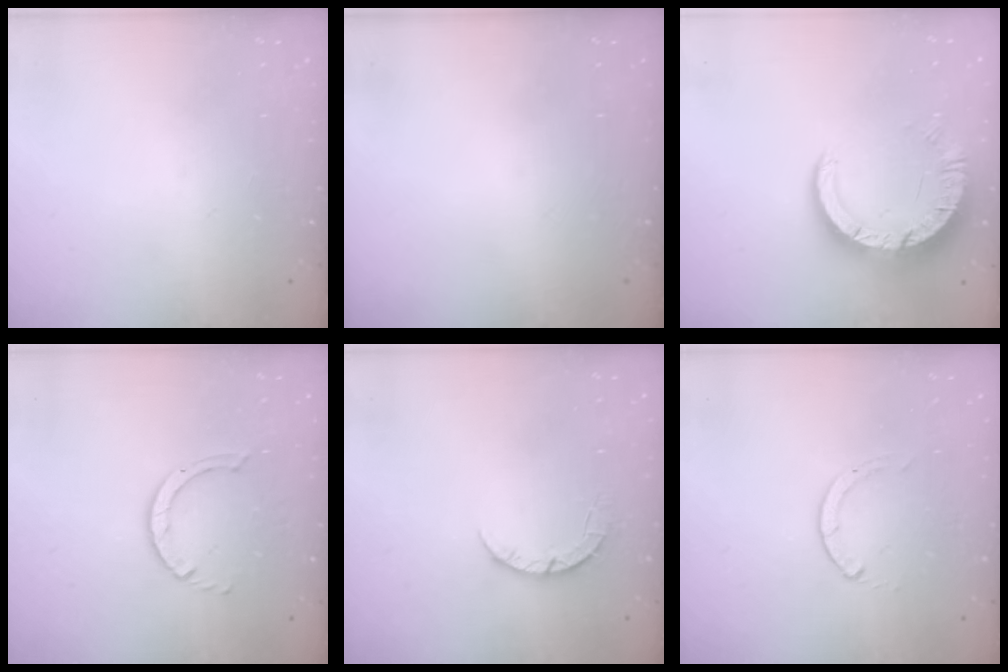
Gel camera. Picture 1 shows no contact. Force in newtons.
{"total": 0.0}
{"total": 11.8, "press": 11.7, "slide": 1.3}
{"total": 1.4, "press": 1.4, "slide": 0.2}
{"total": 4.0, "press": 4.0, "slide": 0.5}
{"total": 0.0}